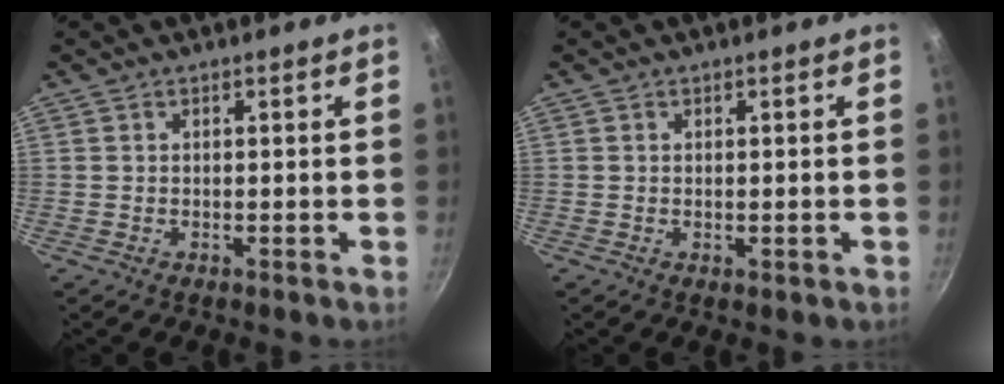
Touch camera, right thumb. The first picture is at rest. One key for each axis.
{"total": 0.7, "fx": 0.0, "fy": 0.3, "fz": 0.7, "tx": -0.008, "ty": -0.001, "tz": -0.002}